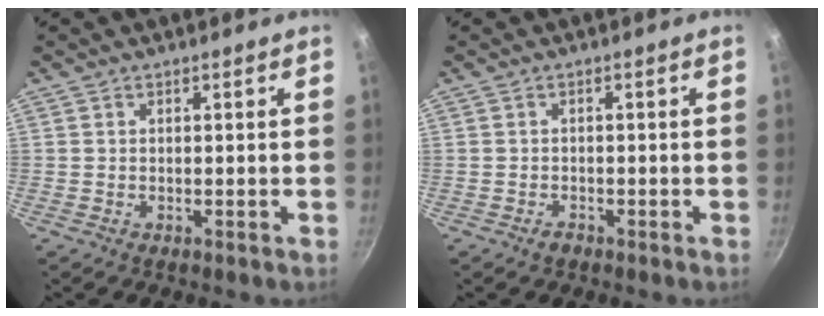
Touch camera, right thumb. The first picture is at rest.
{"total": 1.3, "force": [-1.0, 0.7, 0.4], "torque": [-0.007, 0.003, -0.020]}